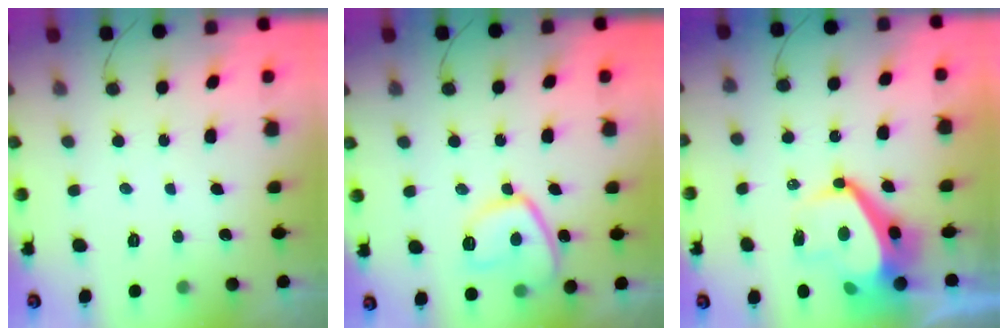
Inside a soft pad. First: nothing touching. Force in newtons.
{"total": 10.8, "press": 10.8, "slide": 1.3}
{"total": 8.4, "press": 8.4, "slide": 1.1}